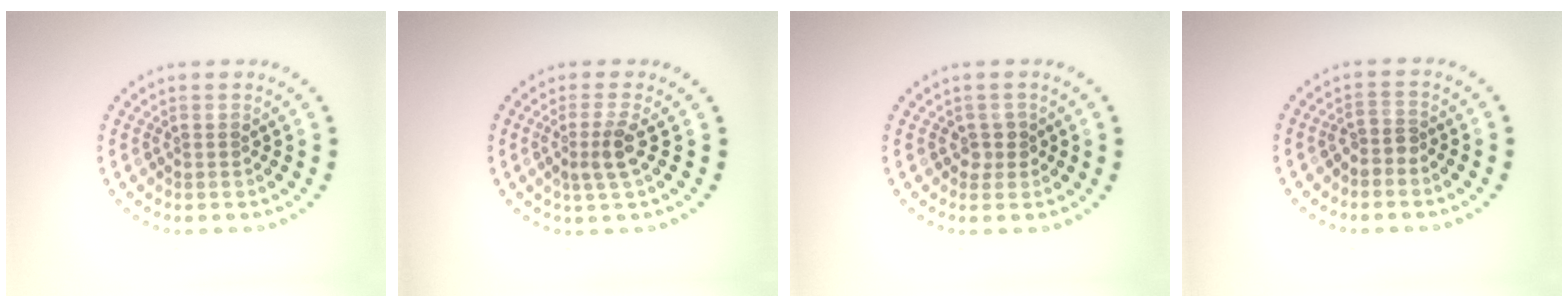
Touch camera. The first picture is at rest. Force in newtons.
{"total": 2.4, "press": 1.8, "slide": 1.5}
{"total": 1.3, "press": 1.1, "slide": 0.7}
{"total": 1.6, "press": 1.2, "slide": 1.1}